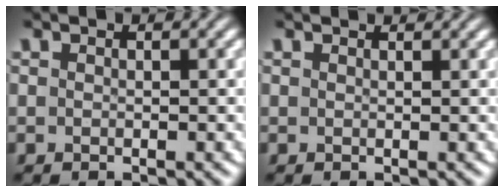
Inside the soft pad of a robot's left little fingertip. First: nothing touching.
{"total": 1.0, "force": [1.0, 0.1, 0.2], "torque": [-0.006, -0.005, 0.008]}